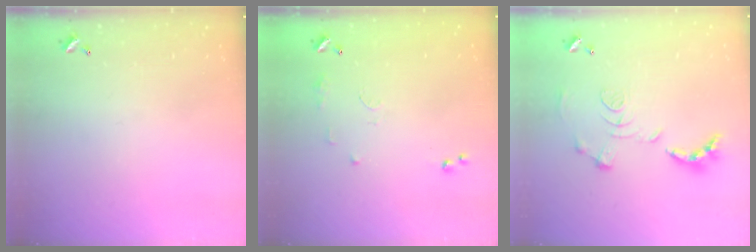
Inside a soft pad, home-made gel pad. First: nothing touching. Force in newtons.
{"total": 8.3, "press": 8.3, "slide": 0.8}
{"total": 1.2, "press": 0.4, "slide": 1.1}